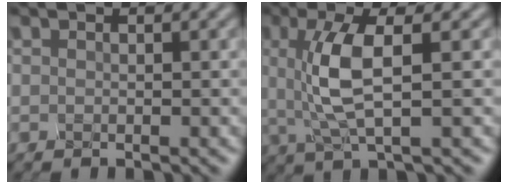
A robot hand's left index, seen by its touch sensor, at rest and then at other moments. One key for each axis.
{"total": 3.8, "fx": 0.7, "fy": 0.4, "fz": 3.7, "tx": -0.103, "ty": 0.003, "tz": 0.029}